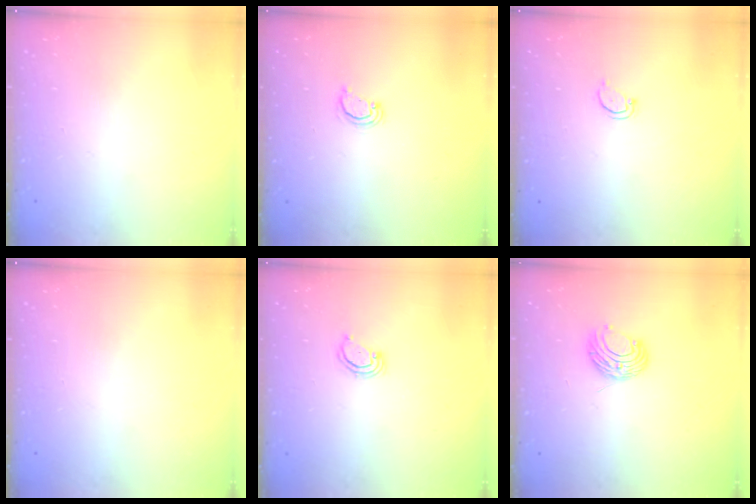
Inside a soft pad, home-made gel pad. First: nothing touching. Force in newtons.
{"total": 2.2, "press": 2.2, "slide": 0.3}
{"total": 2.5, "press": 2.5, "slide": 0.3}
{"total": 0.0}
{"total": 2.9, "press": 2.9, "slide": 0.2}
{"total": 8.0, "press": 7.9, "slide": 0.6}